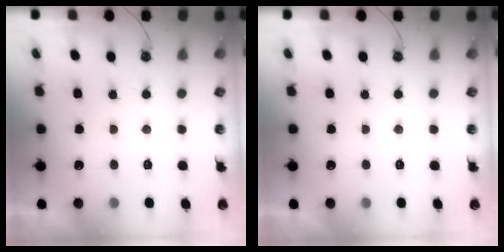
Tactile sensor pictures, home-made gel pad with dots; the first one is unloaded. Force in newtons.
{"total": 0.0}